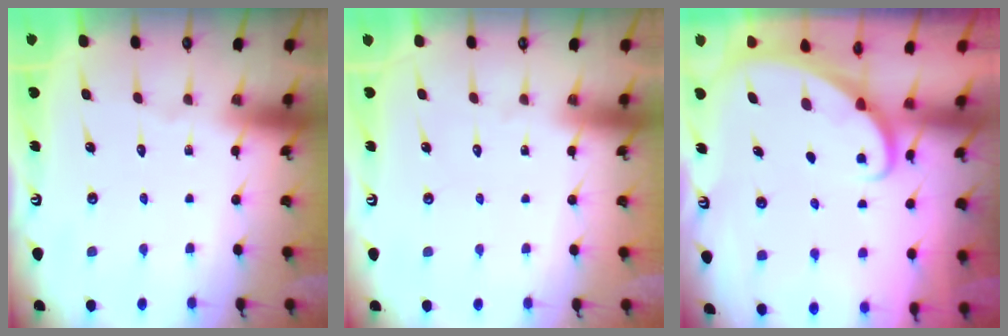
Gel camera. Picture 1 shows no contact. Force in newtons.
{"total": 0.0}
{"total": 1.7, "press": 1.7, "slide": 0.1}